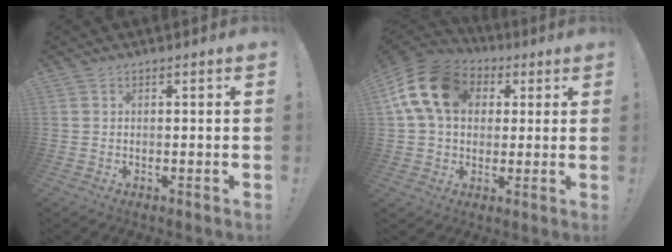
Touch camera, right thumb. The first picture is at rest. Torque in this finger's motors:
{"motor_torque": [1.47, 1.82, 1.29, 0.40, 0.11]}